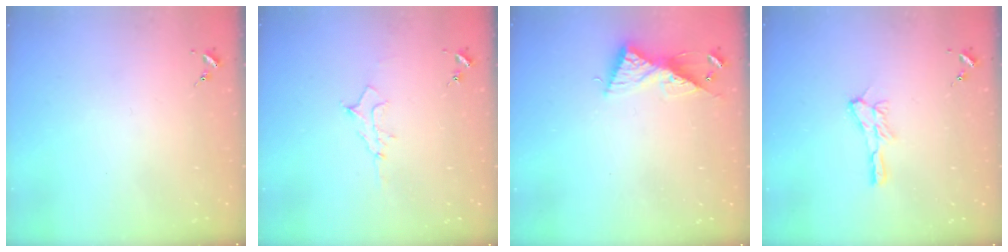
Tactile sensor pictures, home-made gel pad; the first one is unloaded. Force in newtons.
{"total": 8.2, "press": 8.2, "slide": 1.0}
{"total": 9.1, "press": 9.1, "slide": 0.4}
{"total": 8.1, "press": 8.0, "slide": 0.6}